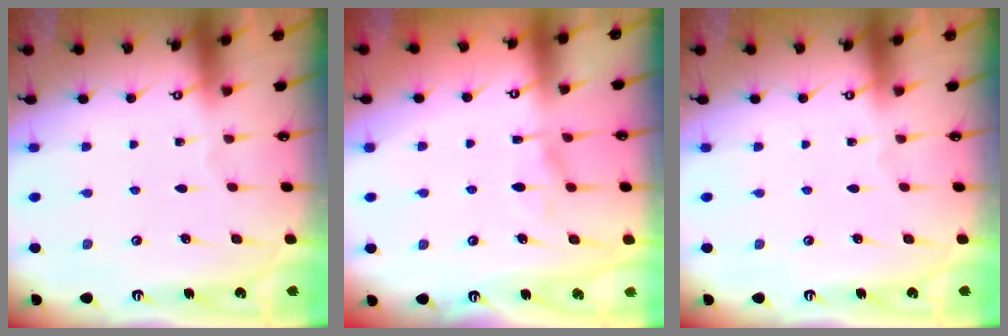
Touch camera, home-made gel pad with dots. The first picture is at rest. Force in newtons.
{"total": 5.9, "press": 5.9, "slide": 0.7}
{"total": 0.0}